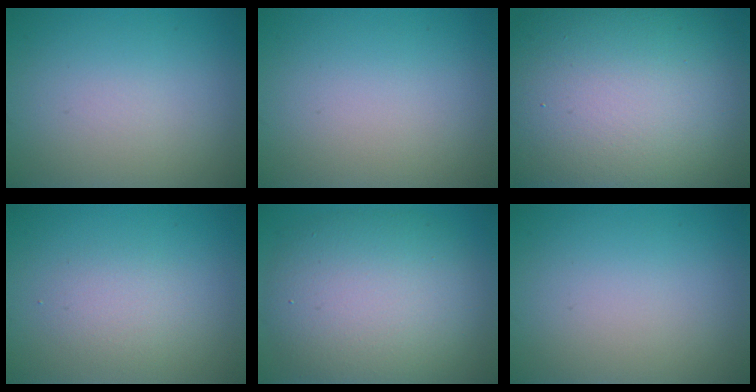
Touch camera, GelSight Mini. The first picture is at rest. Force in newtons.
{"total": 0.0}
{"total": 20.5, "press": 20.4, "slide": 1.1}
{"total": 1.8, "press": 1.8, "slide": 0.0}
{"total": 9.5, "press": 9.5, "slide": 0.4}
{"total": 0.0}